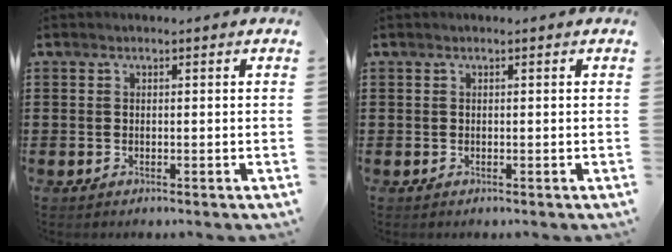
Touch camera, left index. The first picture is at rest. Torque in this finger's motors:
{"motor_torque": [0.00, 0.00, 0.00, 0.00]}